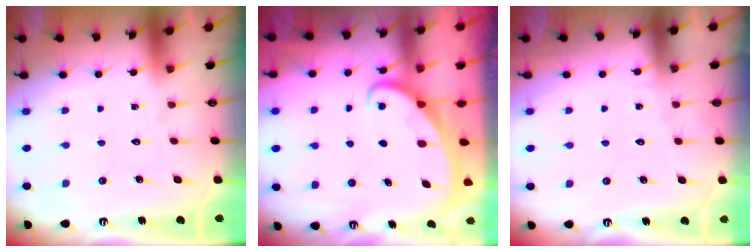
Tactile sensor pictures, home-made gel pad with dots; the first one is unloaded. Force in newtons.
{"total": 2.0, "press": 2.0, "slide": 0.0}
{"total": 1.8, "press": 1.7, "slide": 0.3}